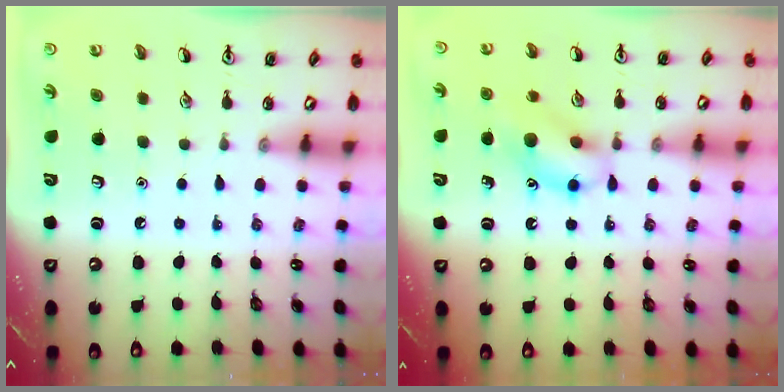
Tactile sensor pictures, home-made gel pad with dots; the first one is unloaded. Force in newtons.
{"total": 11.8, "press": 11.7, "slide": 1.4}